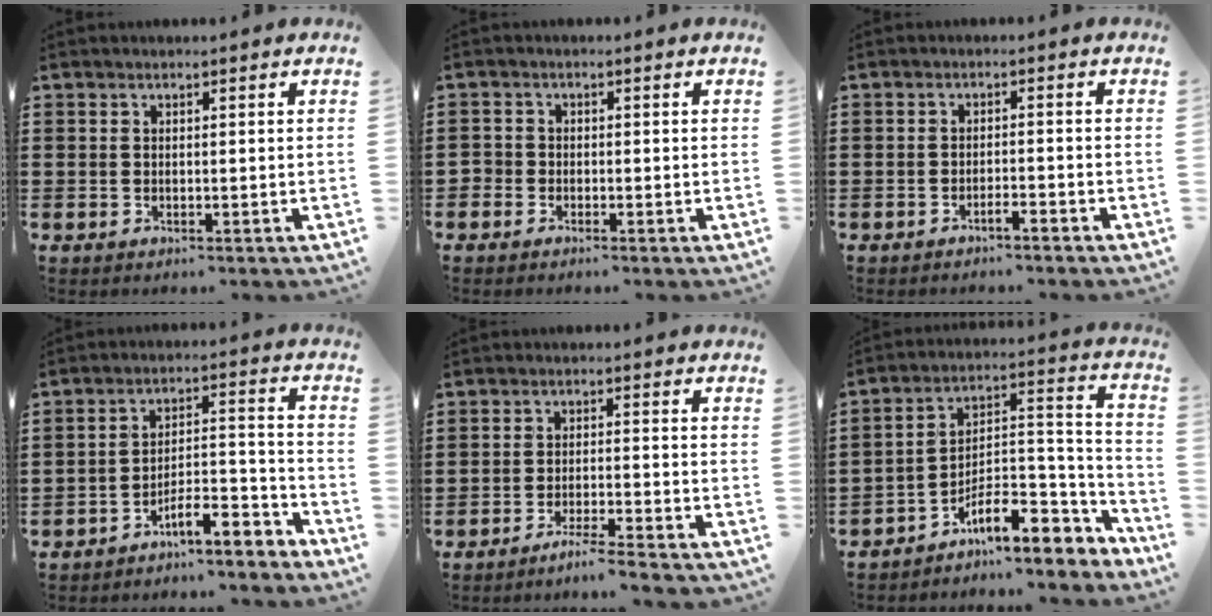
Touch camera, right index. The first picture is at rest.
{"total": 1.3, "force": [-1.0, 0.8, 0.1], "torque": [-0.006, 0.002, -0.022]}
{"total": 1.8, "force": [-1.6, -0.1, 0.7], "torque": [-0.016, 0.000, -0.031]}
{"total": 7.2, "force": [-6.1, 1.4, 3.6], "torque": [-0.056, 0.004, -0.116]}
{"total": 3.6, "force": [-3.3, -0.6, 1.2], "torque": [-0.020, -0.004, -0.065]}
{"total": 9.6, "force": [-6.5, 4.1, 5.8], "torque": [-0.092, 0.007, -0.117]}